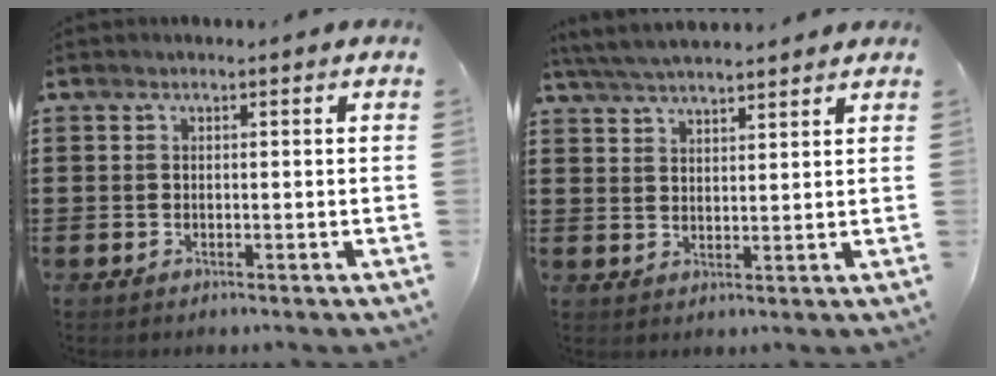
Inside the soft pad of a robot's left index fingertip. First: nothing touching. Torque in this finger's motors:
{"motor_torque": [1.54, -0.60, 0.33, 0.17]}